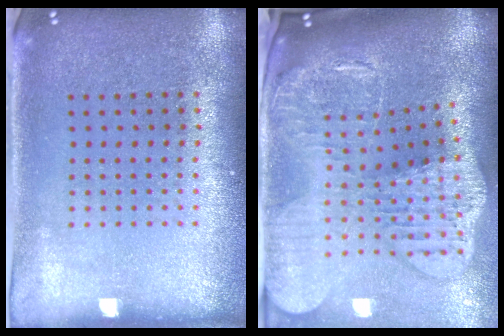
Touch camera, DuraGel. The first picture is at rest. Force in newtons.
{"total": 4.4, "press": 3.3, "slide": 2.9}